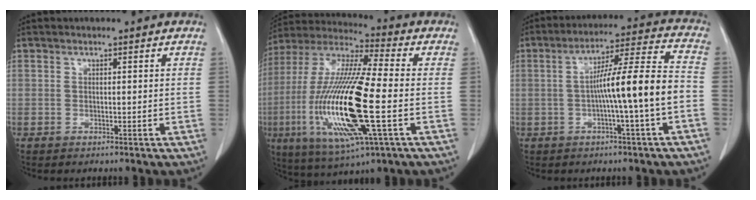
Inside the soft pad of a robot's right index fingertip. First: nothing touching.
{"total": 21.9, "force": [-4.2, 2.6, 21.3], "torque": [-0.460, -0.022, -0.075]}
{"total": 11.7, "force": [-2.3, -0.6, 11.4], "torque": [-0.188, 0.022, -0.039]}